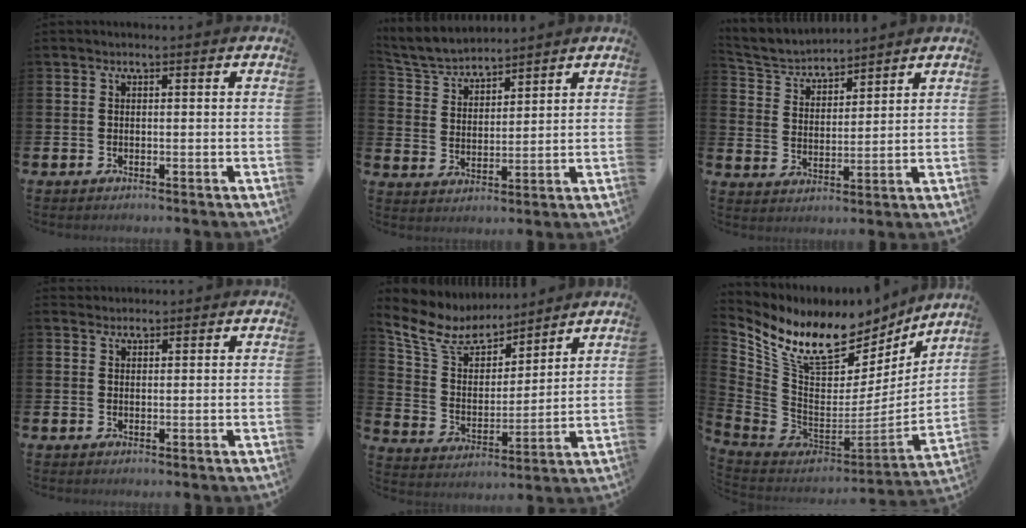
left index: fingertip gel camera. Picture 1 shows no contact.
{"total": 5.1, "force": [5.0, 0.9, 0.5], "torque": [-0.033, -0.025, 0.090]}
{"total": 4.1, "force": [4.0, 1.0, 0.1], "torque": [-0.023, -0.030, 0.068]}
{"total": 1.4, "force": [1.3, 0.5, -0.2], "torque": [0.015, -0.002, 0.023]}
{"total": 9.0, "force": [7.8, 3.8, 2.4], "torque": [-0.095, -0.047, 0.139]}
{"total": 12.2, "force": [9.7, 5.4, 5.2], "torque": [-0.140, -0.071, 0.173]}